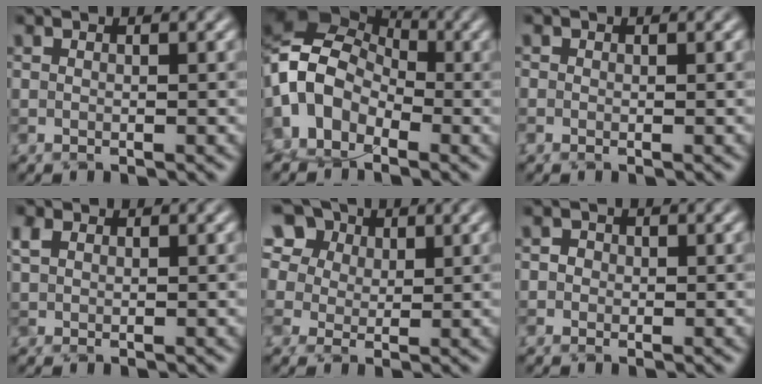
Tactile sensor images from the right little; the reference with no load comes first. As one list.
[{"total": 8.8, "force": [-0.8, 6.1, 6.2], "torque": [-0.136, 0.025, -0.033]}, {"total": 0.5, "force": [-0.1, 0.5, 0.1], "torque": [-0.003, 0.004, -0.005]}, {"total": 1.5, "force": [1.0, 1.1, 0.5], "torque": [-0.009, 0.010, 0.017]}, {"total": 9.5, "force": [4.4, 7.0, 4.7], "torque": [-0.100, 0.043, 0.041]}, {"total": 1.5, "force": [-0.2, 1.4, 0.4], "torque": [-0.004, 0.005, -0.006]}]